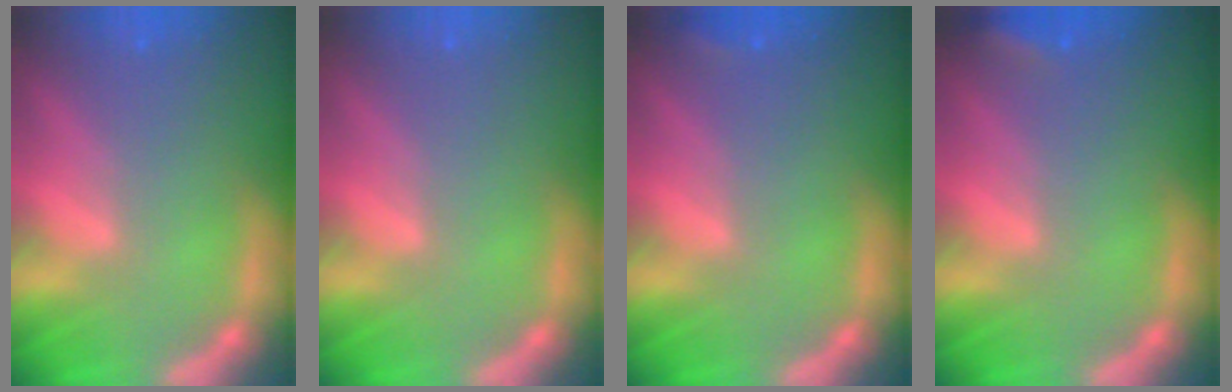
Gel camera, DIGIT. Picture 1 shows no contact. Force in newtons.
{"total": 0.0}
{"total": 0.9}
{"total": 2.4}